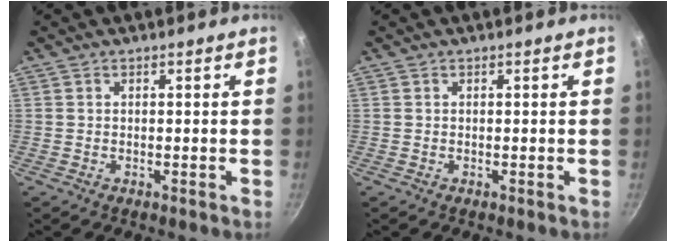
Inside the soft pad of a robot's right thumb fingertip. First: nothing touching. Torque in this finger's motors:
{"motor_torque": [0.16, 0.03, 0.64, -0.02, 0.06]}